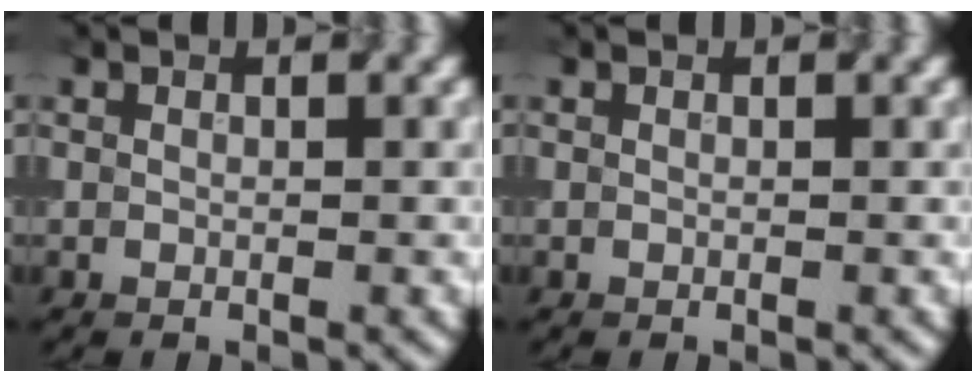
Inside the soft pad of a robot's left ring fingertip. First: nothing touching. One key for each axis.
{"total": 0.0}